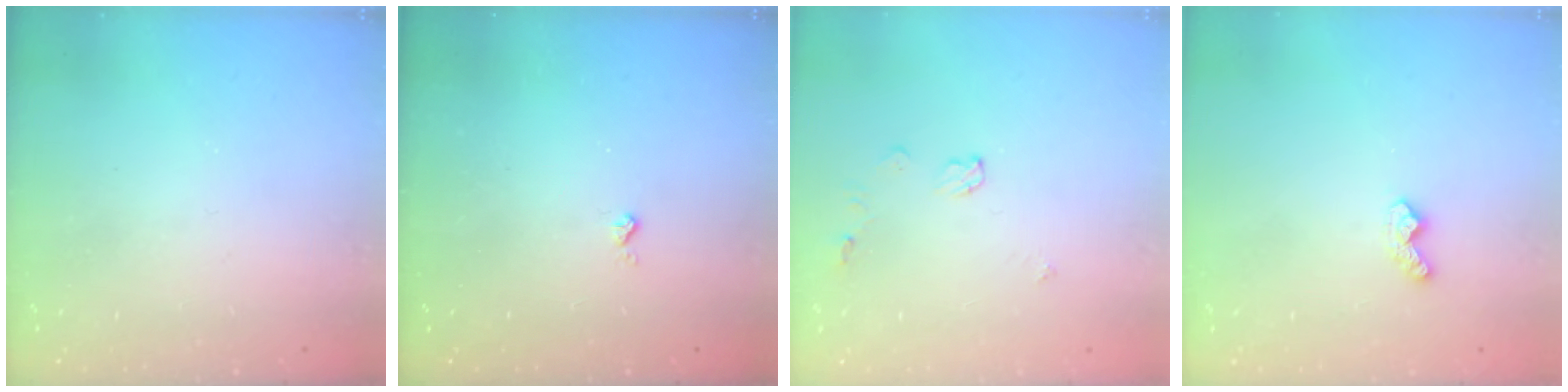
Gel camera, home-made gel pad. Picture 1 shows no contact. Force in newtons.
{"total": 2.0, "press": 2.0, "slide": 0.4}
{"total": 5.2, "press": 5.1, "slide": 0.7}
{"total": 4.6, "press": 4.6, "slide": 0.5}